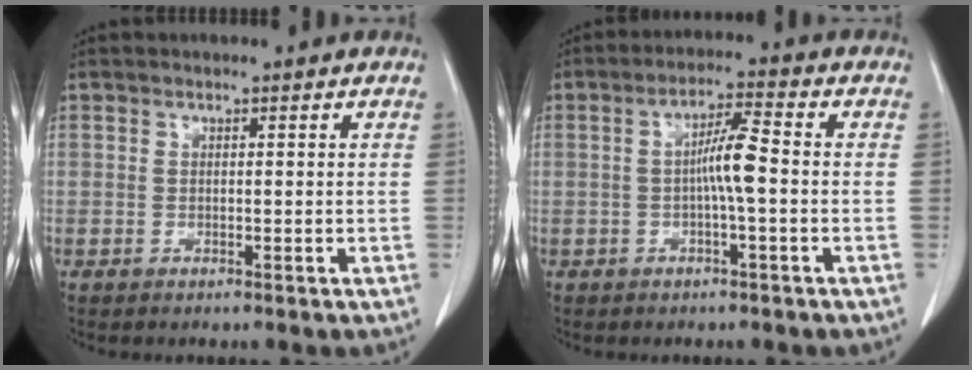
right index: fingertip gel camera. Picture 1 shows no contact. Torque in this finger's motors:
{"motor_torque": [0.85, -0.09, 0.44, 0.11]}